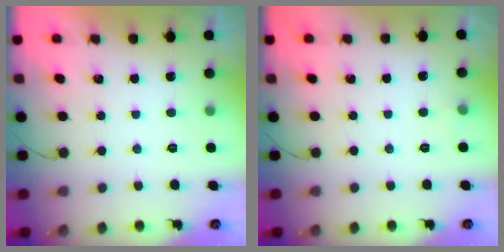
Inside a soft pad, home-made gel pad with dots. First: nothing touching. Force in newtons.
{"total": 2.9, "press": 2.6, "slide": 1.2}